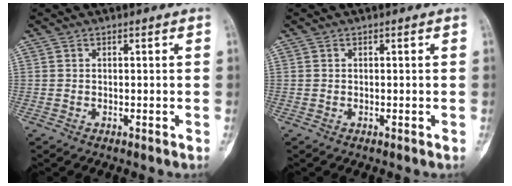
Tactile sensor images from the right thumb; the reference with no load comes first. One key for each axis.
{"total": 0.0}